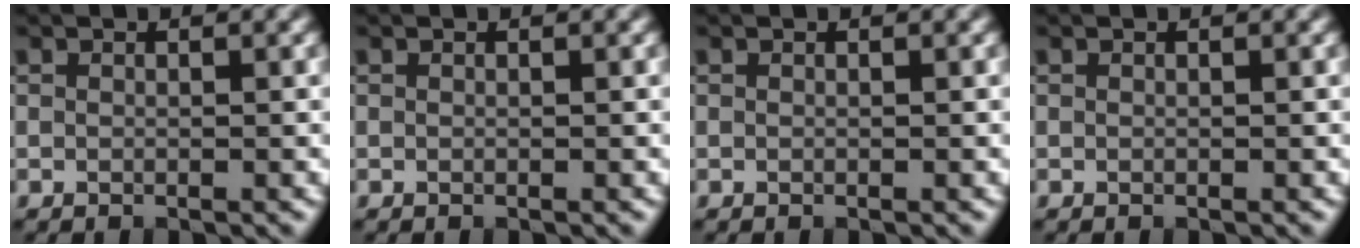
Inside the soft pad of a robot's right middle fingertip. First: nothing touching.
{"total": 0.0}
{"total": 0.0}
{"total": 0.0}